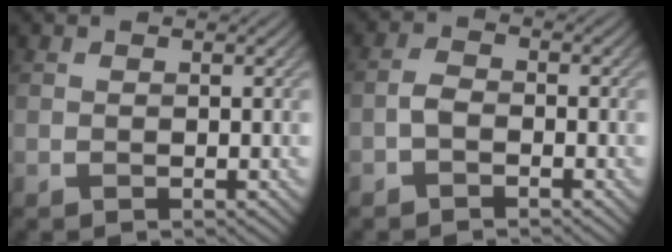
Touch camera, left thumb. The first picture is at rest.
{"total": 2.1, "force": [-1.2, 1.0, 1.3], "torque": [-0.026, 0.005, -0.032]}